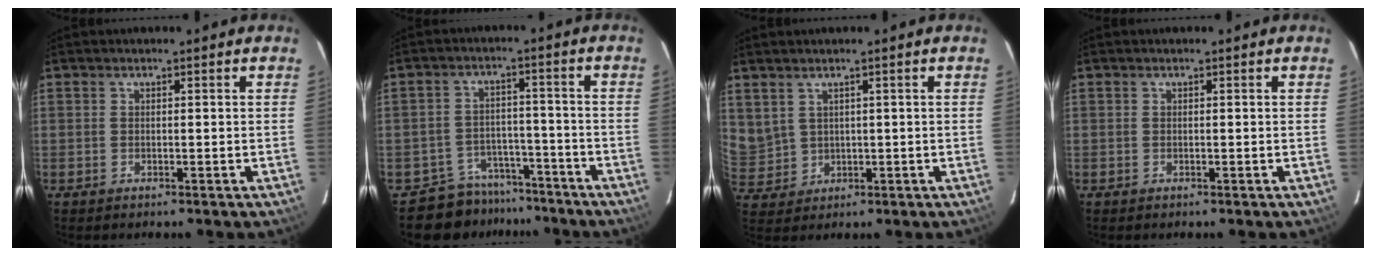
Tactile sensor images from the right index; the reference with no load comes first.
{"total": 8.4, "force": [-7.0, 4.6, 0.1], "torque": [-0.011, 0.030, -0.097]}
{"total": 6.0, "force": [3.1, 4.6, 2.2], "torque": [-0.051, 0.007, 0.083]}
{"total": 0.0}